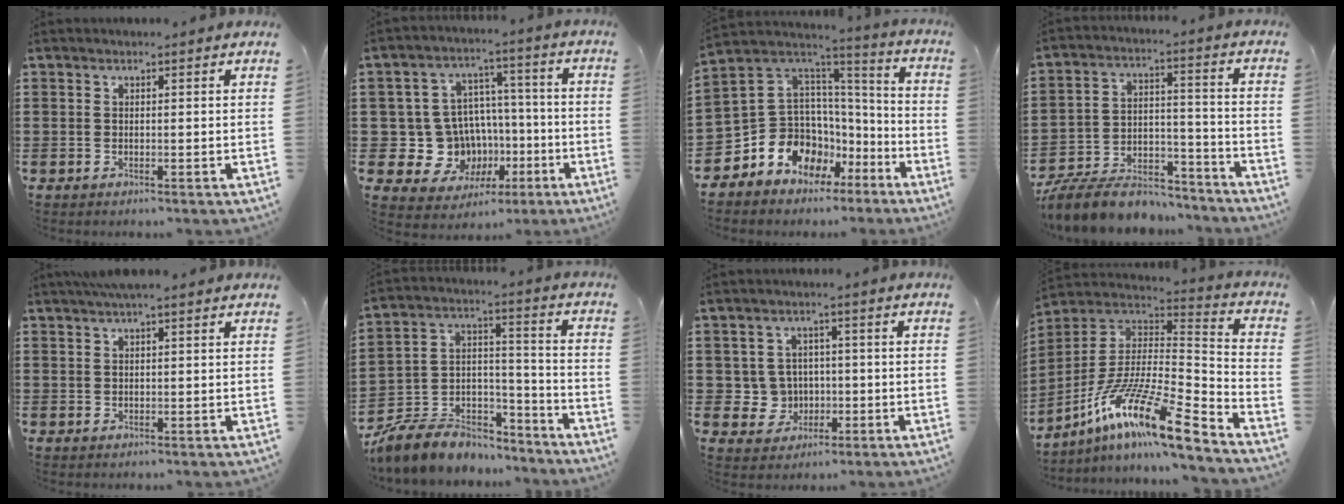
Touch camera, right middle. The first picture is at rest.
{"total": 11.3, "force": [-2.7, 10.4, 3.4], "torque": [-0.078, 0.006, -0.036]}
{"total": 10.0, "force": [-6.2, 7.7, 1.7], "torque": [-0.078, -0.011, -0.116]}
{"total": 9.6, "force": [-8.9, 2.4, 2.8], "torque": [-0.054, 0.024, -0.170]}
{"total": 1.5, "force": [1.1, 0.4, 1.0], "torque": [-0.024, 0.001, 0.020]}
{"total": 7.6, "force": [-6.9, 3.2, 1.0], "torque": [-0.036, 0.007, -0.136]}
{"total": 5.0, "force": [-0.5, 4.8, 1.0], "torque": [-0.031, 0.008, -0.011]}
{"total": 14.6, "force": [-9.1, 2.7, 11.1], "torque": [-0.221, -0.006, -0.175]}